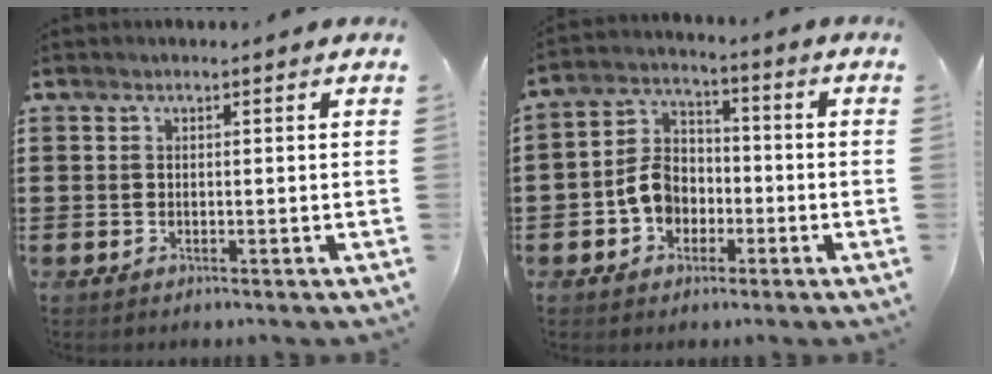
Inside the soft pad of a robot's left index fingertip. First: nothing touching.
{"total": 6.8, "force": [-2.3, 5.5, 3.3], "torque": [-0.089, 0.015, -0.048]}